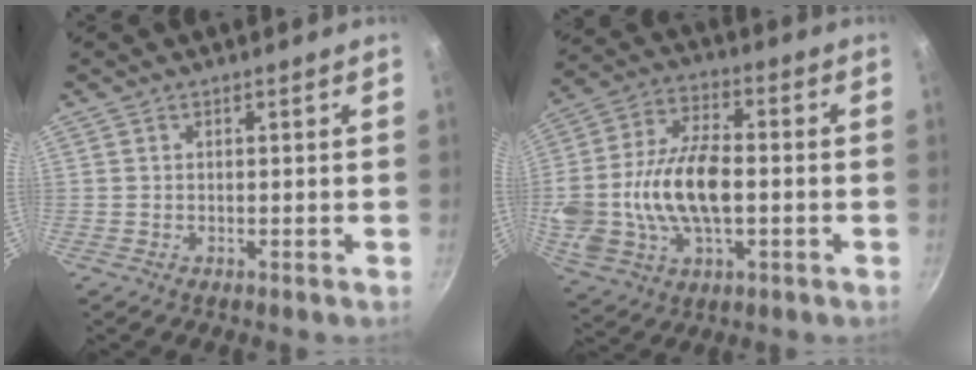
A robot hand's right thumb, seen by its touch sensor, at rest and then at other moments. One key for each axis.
{"total": 19.0, "fx": -1.7, "fy": 10.6, "fz": 15.7, "tx": -0.321, "ty": 0.022, "tz": -0.023}